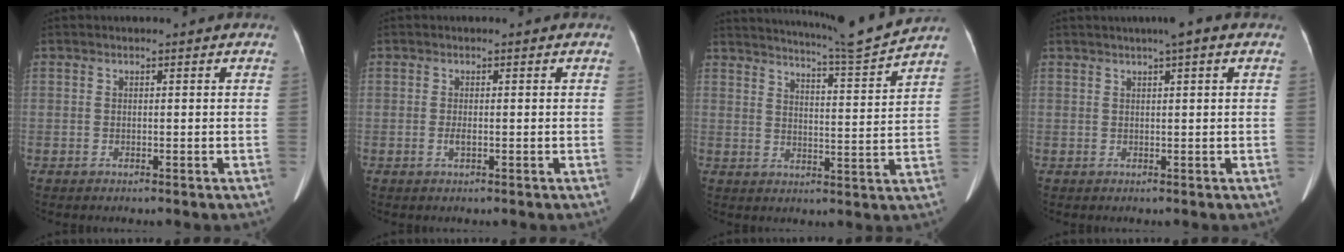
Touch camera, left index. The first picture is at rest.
{"total": 1.0, "force": [-0.3, 0.3, 1.0], "torque": [-0.021, -0.001, -0.005]}
{"total": 11.9, "force": [11.2, -2.5, 3.3], "torque": [-0.064, -0.040, 0.161]}
{"total": 3.2, "force": [1.9, 0.0, 2.6], "torque": [-0.044, 0.015, 0.026]}